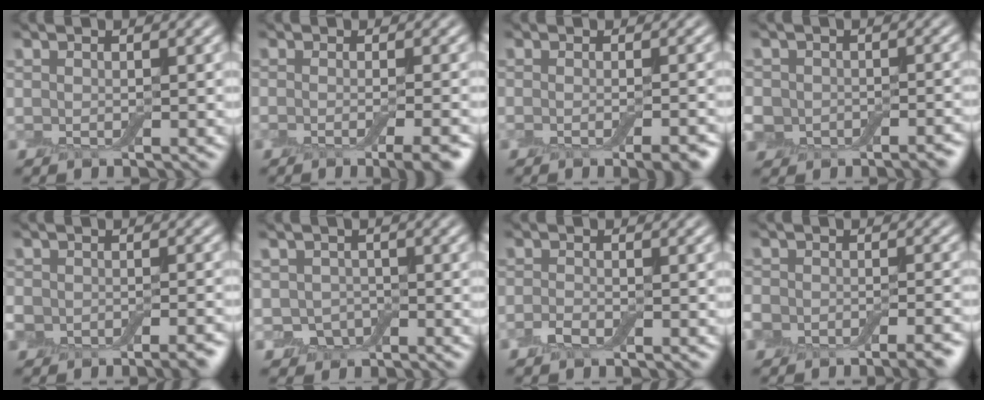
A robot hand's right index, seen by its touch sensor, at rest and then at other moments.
{"total": 5.0, "force": [-1.9, 1.8, 4.2], "torque": [-0.030, -0.002, -0.024]}
{"total": 3.7, "force": [-1.5, 1.3, 3.1], "torque": [-0.022, 0.004, -0.019]}
{"total": 6.0, "force": [-2.6, 5.0, 2.1], "torque": [-0.017, -0.006, -0.052]}
{"total": 5.6, "force": [-3.7, 3.2, 2.8], "torque": [-0.026, -0.002, -0.056]}
{"total": 2.4, "force": [-0.7, 2.0, 1.0], "torque": [-0.016, -0.006, -0.017]}
{"total": 1.5, "force": [-0.9, 0.8, 1.0], "torque": [-0.023, 0.001, -0.021]}
{"total": 7.3, "force": [-5.6, 3.5, 3.1], "torque": [-0.028, 0.001, -0.076]}